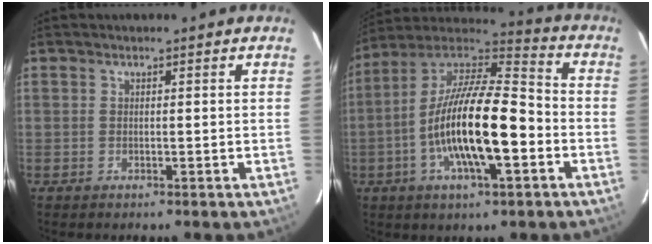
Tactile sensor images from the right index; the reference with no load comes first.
{"total": 19.6, "force": [-4.9, 5.5, 18.2], "torque": [-0.336, -0.005, -0.098]}